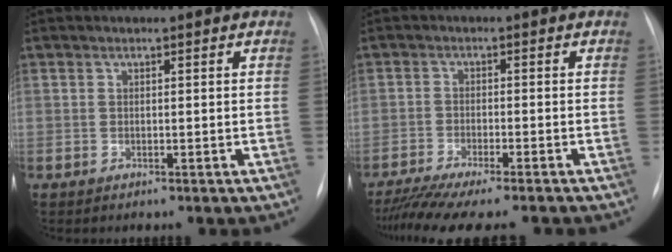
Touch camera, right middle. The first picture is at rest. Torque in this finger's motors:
{"motor_torque": [1.05, -1.09, 0.18, 0.06]}